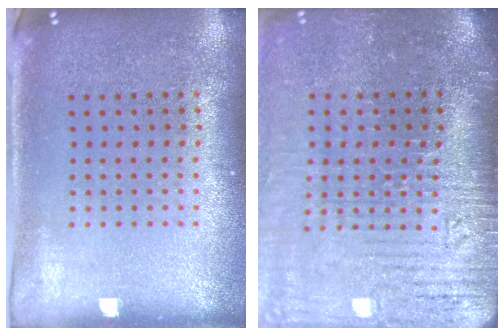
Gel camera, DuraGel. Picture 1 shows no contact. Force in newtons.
{"total": 4.7, "press": 4.0, "slide": 2.4}